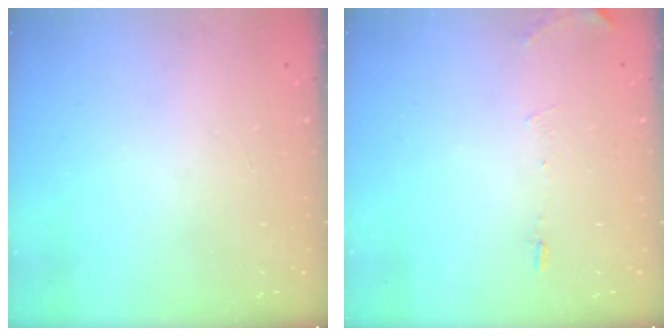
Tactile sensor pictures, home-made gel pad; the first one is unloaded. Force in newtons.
{"total": 6.1, "press": 5.9, "slide": 1.7}